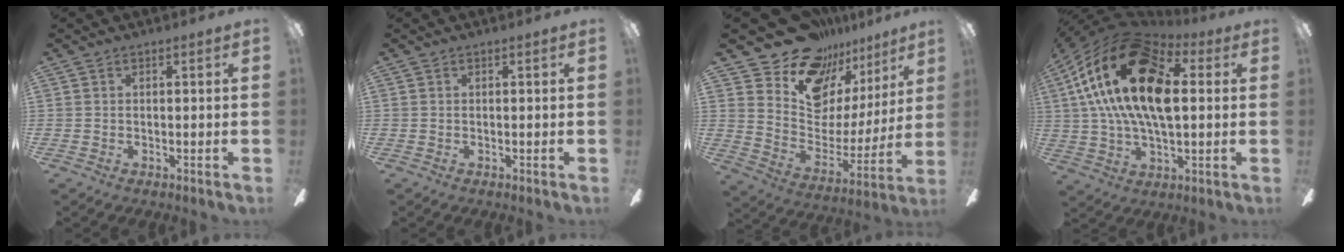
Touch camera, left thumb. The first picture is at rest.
{"total": 0.0}
{"total": 14.0, "force": [11.7, 7.3, 2.7], "torque": [-0.064, -0.116, 0.209]}
{"total": 26.1, "force": [7.2, 13.9, 21.0], "torque": [-0.414, -0.019, 0.119]}